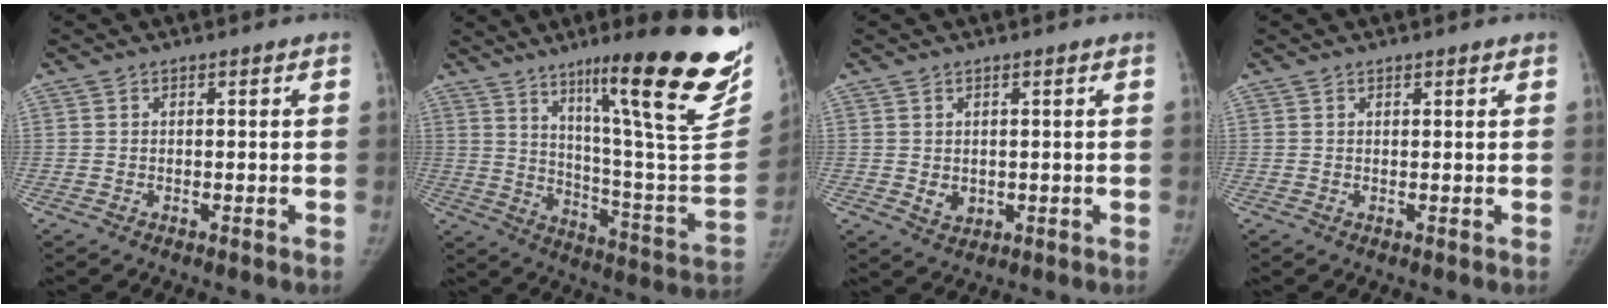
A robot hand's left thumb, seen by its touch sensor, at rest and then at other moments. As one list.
[{"total": 30.2, "force": [18.4, 4.7, 23.4], "torque": [-0.298, -0.080, 0.280]}, {"total": 2.9, "force": [0.1, 2.4, 1.7], "torque": [-0.019, -0.005, 0.014]}, {"total": 0.9, "force": [0.7, 0.4, 0.5], "torque": [-0.005, -0.002, 0.009]}]